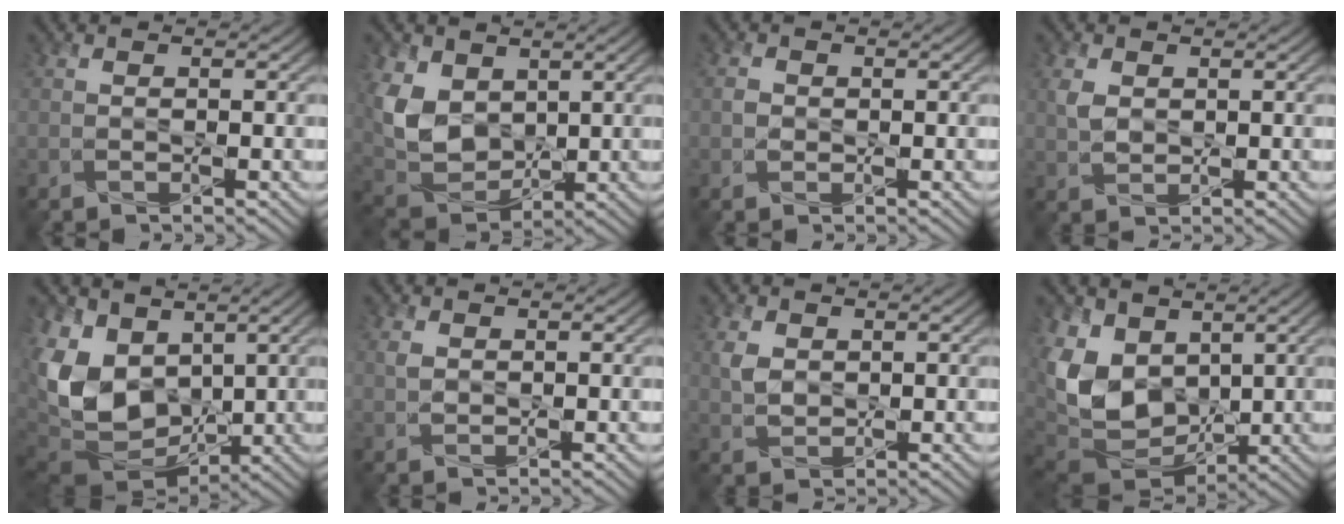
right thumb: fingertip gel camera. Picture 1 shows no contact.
{"total": 8.6, "force": [2.5, 6.4, 5.3], "torque": [-0.142, -0.010, 0.050]}
{"total": 1.2, "force": [-0.1, 1.1, 0.4], "torque": [-0.010, -0.001, -0.005]}
{"total": 2.6, "force": [0.7, 1.9, 1.6], "torque": [-0.044, 0.000, 0.016]}
{"total": 14.6, "force": [2.6, 10.2, 10.2], "torque": [-0.283, -0.012, 0.055]}
{"total": 1.5, "force": [0.5, 1.1, 0.8], "torque": [-0.024, 0.000, 0.013]}
{"total": 3.0, "force": [0.9, 2.3, 1.7], "torque": [-0.047, -0.001, 0.019]}
{"total": 12.8, "force": [2.8, 9.1, 8.7], "torque": [-0.247, 0.001, 0.049]}